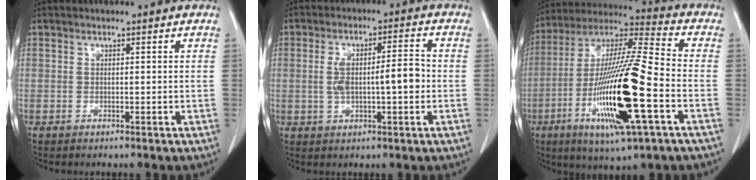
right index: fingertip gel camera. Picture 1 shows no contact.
{"total": 7.5, "force": [-0.5, 1.8, 7.2], "torque": [-0.137, 0.019, -0.004]}
{"total": 22.0, "force": [-6.5, 1.8, 20.9], "torque": [-0.419, -0.026, -0.118]}